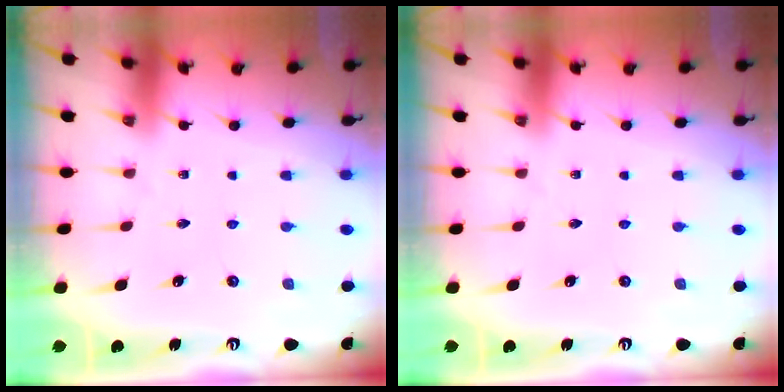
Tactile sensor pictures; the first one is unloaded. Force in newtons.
{"total": 0.0}